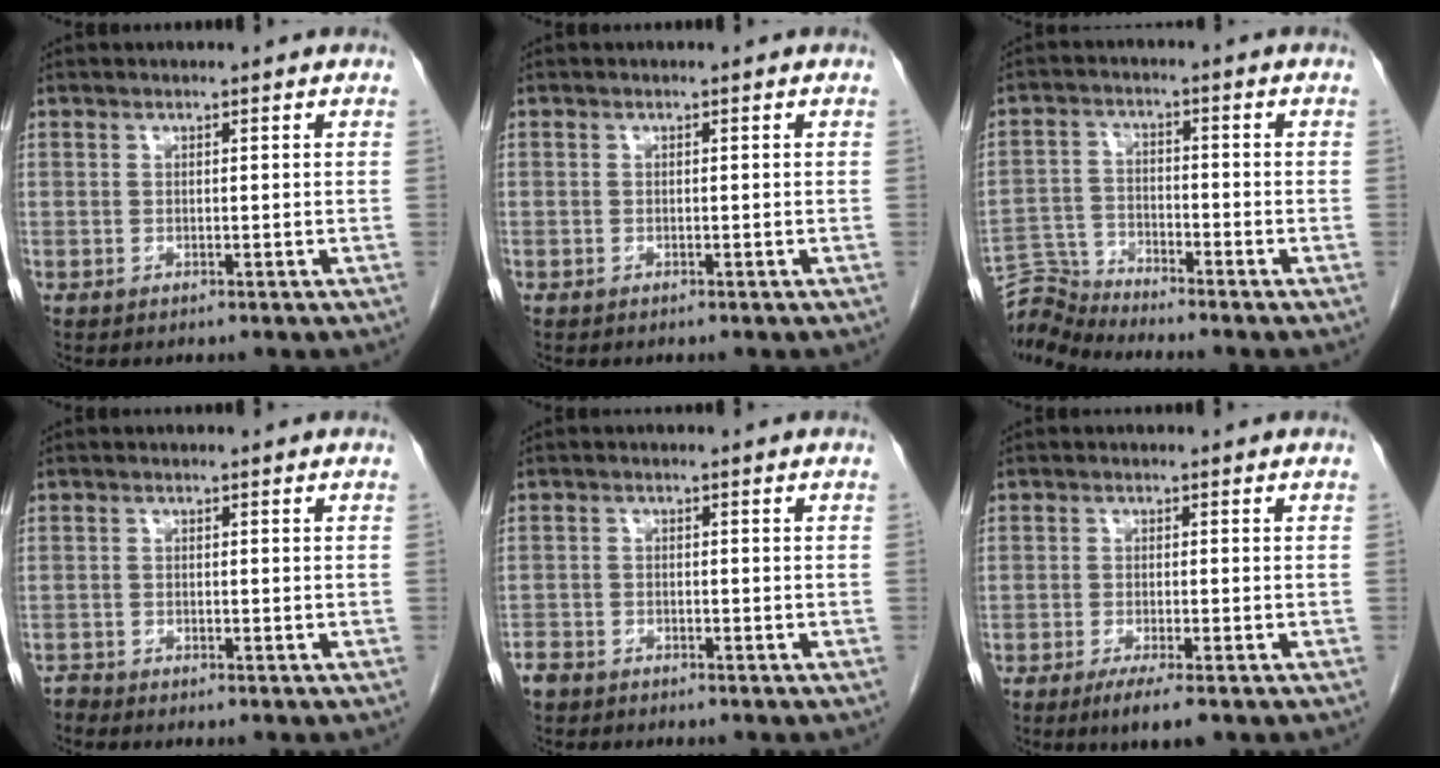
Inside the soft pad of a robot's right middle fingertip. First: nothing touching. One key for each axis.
{"total": 0.0}
{"total": 6.4, "fx": -6.2, "fy": -1.2, "fz": -0.5, "tx": 0.003, "ty": -0.002, "tz": -0.120}
{"total": 0.9, "fx": -0.8, "fy": -0.1, "fz": -0.3, "tx": 0.008, "ty": -0.005, "tz": -0.018}
{"total": 3.2, "fx": -2.8, "fy": 1.4, "fz": 0.5, "tx": -0.009, "ty": 0.000, "tz": -0.050}
{"total": 3.6, "fx": -2.3, "fy": 0.3, "fz": 2.8, "tx": -0.048, "ty": -0.010, "tz": -0.039}